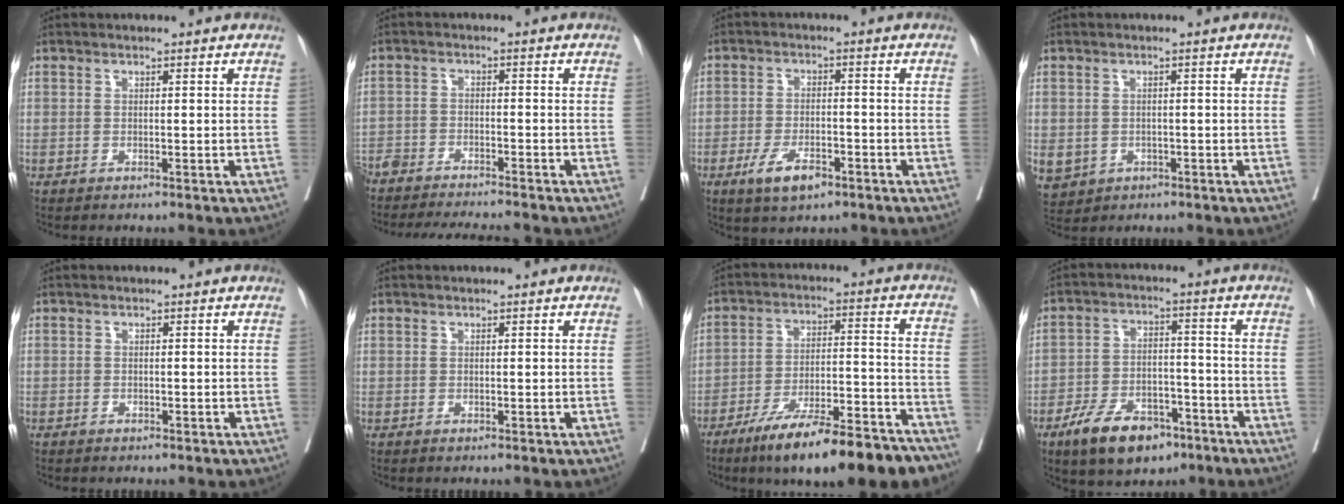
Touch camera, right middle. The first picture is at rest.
{"total": 13.7, "force": [-12.6, 1.4, 5.2], "torque": [-0.090, -0.015, -0.186]}
{"total": 5.9, "force": [-3.3, 2.3, 4.3], "torque": [-0.082, -0.004, -0.053]}
{"total": 8.9, "force": [-3.3, 7.7, 3.1], "torque": [-0.094, 0.003, -0.040]}
{"total": 0.9, "force": [-0.4, 0.8, 0.0], "torque": [-0.004, 0.007, -0.008]}
{"total": 0.0}
{"total": 20.0, "force": [-15.5, 3.3, 12.1], "torque": [-0.135, 0.018, -0.243]}
{"total": 10.9, "force": [-7.0, 5.4, 6.4], "torque": [-0.112, 0.005, -0.116]}